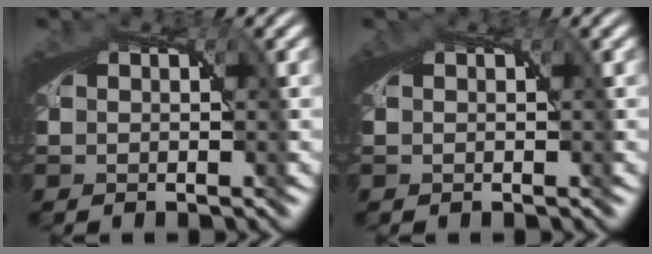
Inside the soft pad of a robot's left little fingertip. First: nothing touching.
{"total": 0.0}